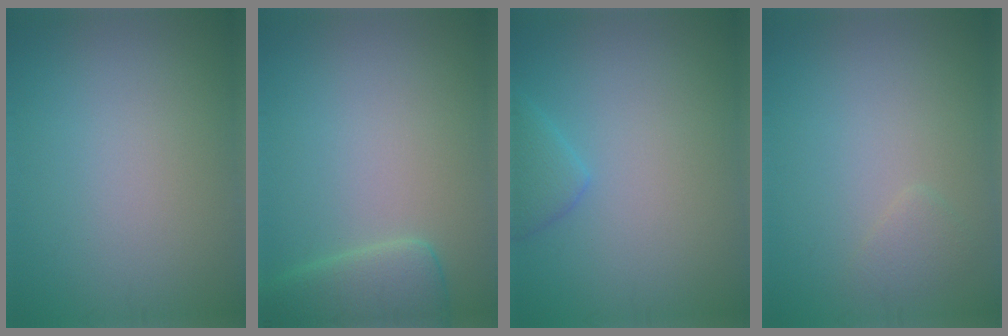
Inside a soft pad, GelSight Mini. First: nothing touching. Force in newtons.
{"total": 3.8, "press": 3.8, "slide": 0.3}
{"total": 2.0, "press": 1.9, "slide": 0.2}
{"total": 1.1, "press": 1.1, "slide": 0.1}